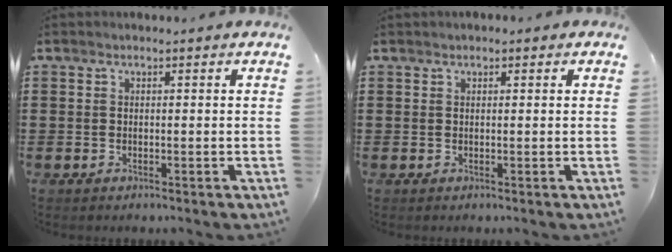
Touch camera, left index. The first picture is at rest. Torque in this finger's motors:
{"motor_torque": [2.14, 0.00, 0.83, 0.10]}